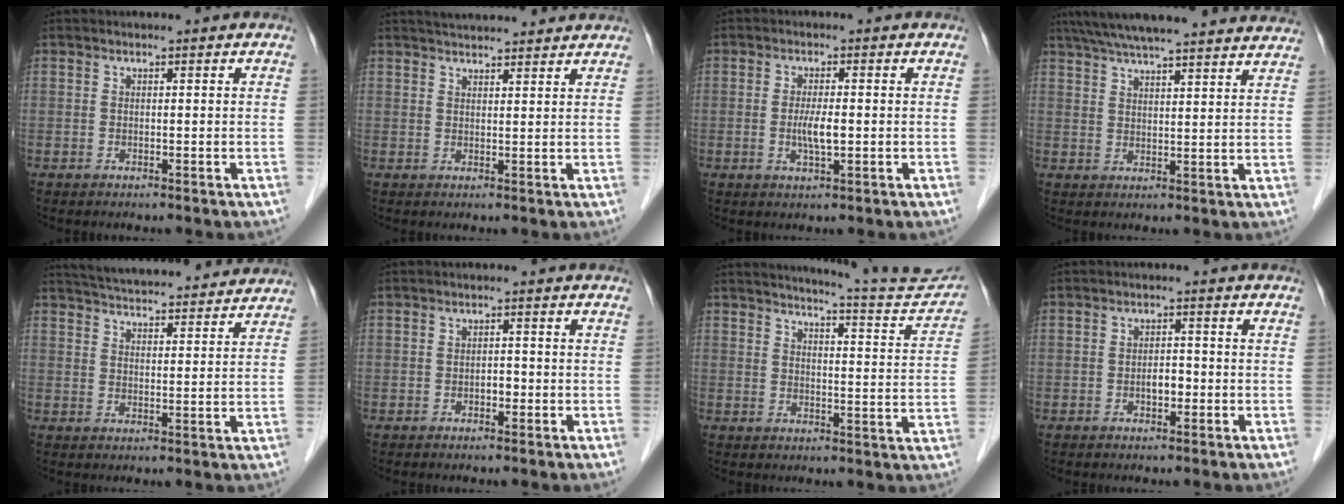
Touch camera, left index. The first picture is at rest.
{"total": 9.8, "force": [9.1, 1.3, 3.3], "torque": [-0.047, 0.029, 0.117]}
{"total": 3.4, "force": [-0.4, 0.6, 3.3], "torque": [-0.068, -0.004, -0.006]}
{"total": 26.5, "force": [23.9, 2.4, 11.0], "torque": [-0.185, 0.008, 0.309]}
{"total": 21.2, "force": [19.8, 3.1, 7.0], "torque": [-0.112, 0.019, 0.266]}
{"total": 1.5, "force": [-0.6, 0.8, 1.1], "torque": [-0.017, 0.003, -0.010]}
{"total": 13.7, "force": [13.3, -0.4, 3.3], "torque": [-0.047, -0.056, 0.154]}
{"total": 2.4, "force": [-0.8, 1.2, 1.9], "torque": [-0.030, 0.004, -0.012]}